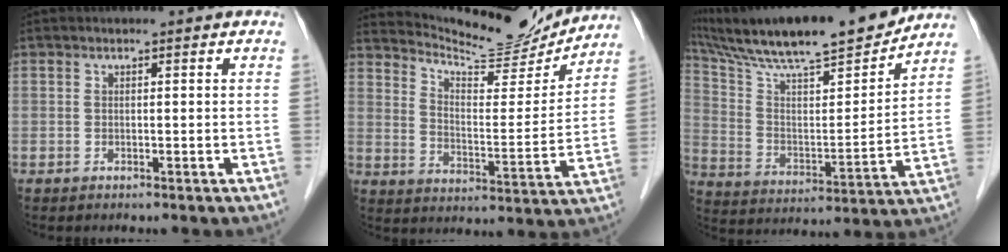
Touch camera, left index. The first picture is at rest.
{"total": 15.6, "force": [15.2, 1.4, 3.0], "torque": [-0.059, -0.032, 0.224]}
{"total": 22.3, "force": [19.4, 2.1, 10.9], "torque": [-0.194, 0.008, 0.316]}